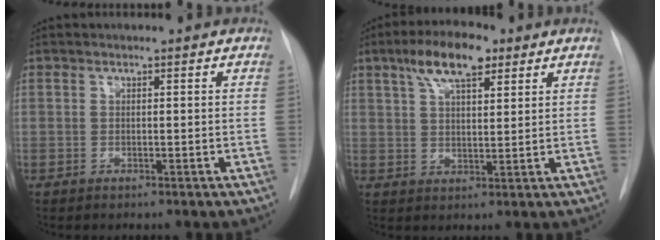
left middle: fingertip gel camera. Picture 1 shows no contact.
{"total": 8.8, "force": [5.2, 2.9, 6.5], "torque": [-0.120, 0.018, 0.089]}